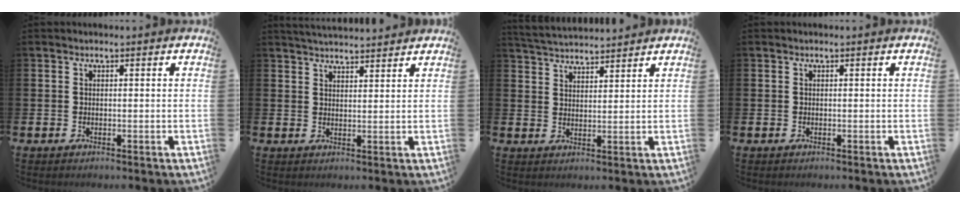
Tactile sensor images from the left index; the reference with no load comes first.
{"total": 3.5, "force": [3.5, 0.1, 0.2], "torque": [-0.011, -0.017, 0.065]}
{"total": 4.2, "force": [4.1, 0.4, 0.0], "torque": [-0.021, -0.019, 0.077]}
{"total": 0.0}